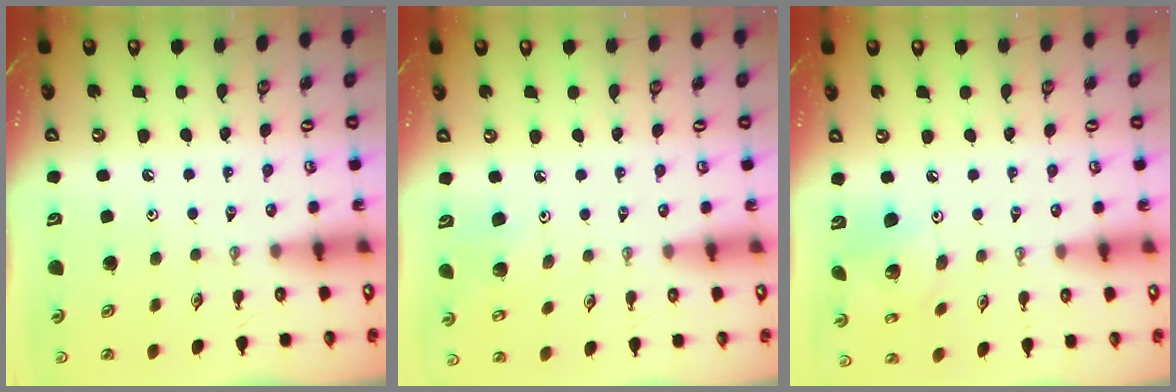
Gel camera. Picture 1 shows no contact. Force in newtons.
{"total": 6.1, "press": 5.8, "slide": 1.9}
{"total": 7.8, "press": 7.7, "slide": 0.5}